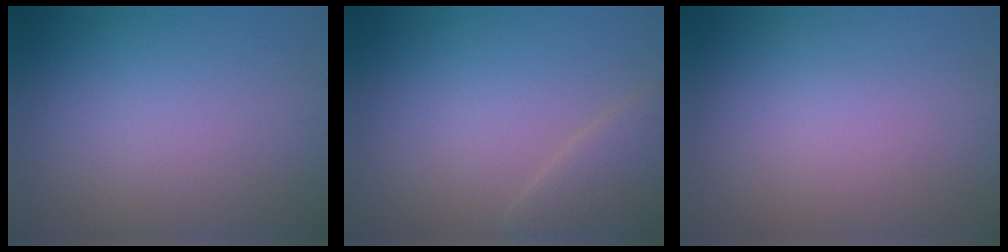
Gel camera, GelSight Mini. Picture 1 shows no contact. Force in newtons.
{"total": 2.5, "press": 2.5, "slide": 0.2}
{"total": 0.0}